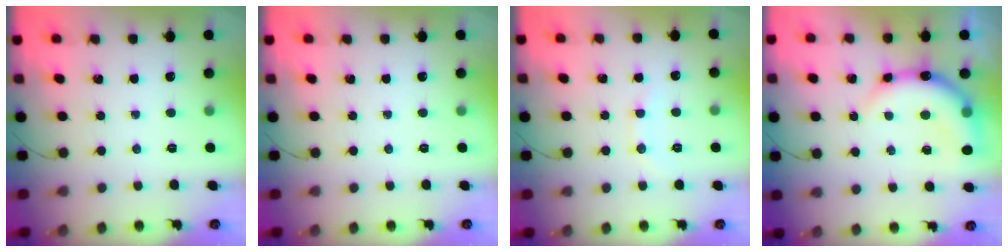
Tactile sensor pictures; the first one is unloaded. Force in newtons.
{"total": 0.0}
{"total": 6.3, "press": 6.1, "slide": 1.5}
{"total": 10.9, "press": 10.8, "slide": 1.5}